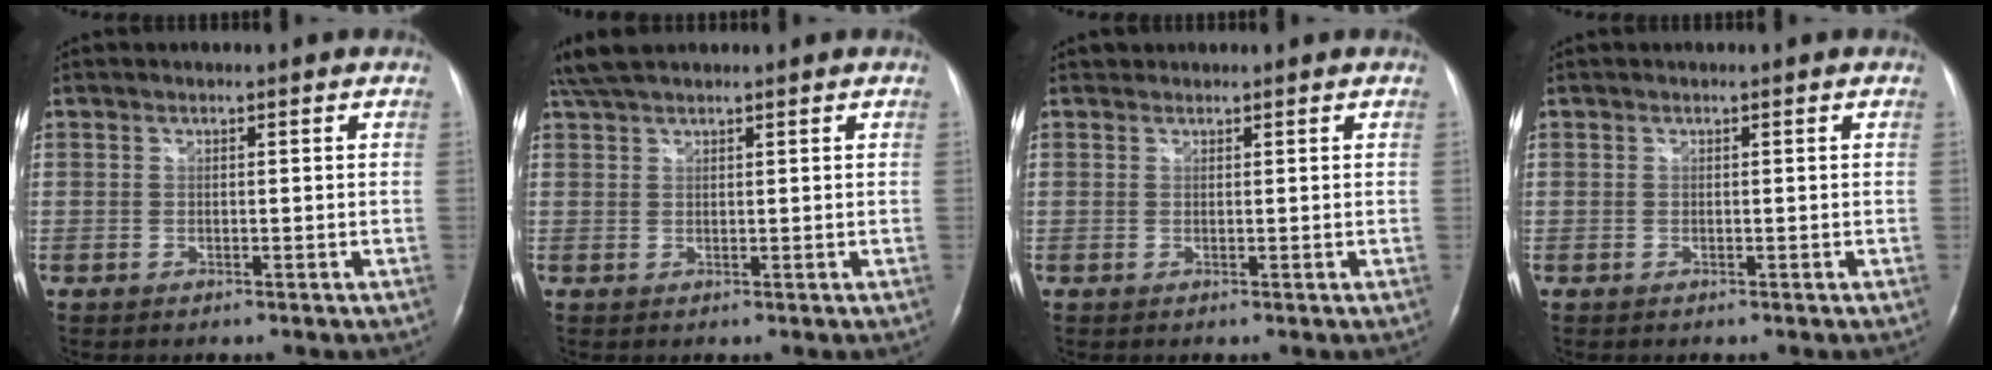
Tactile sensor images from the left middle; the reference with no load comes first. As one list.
[{"total": 4.7, "force": [4.0, 1.0, 2.3], "torque": [-0.052, 0.027, 0.079]}, {"total": 0.7, "force": [0.6, 0.3, -0.1], "torque": [-0.001, 0.005, 0.010]}, {"total": 0.0}]